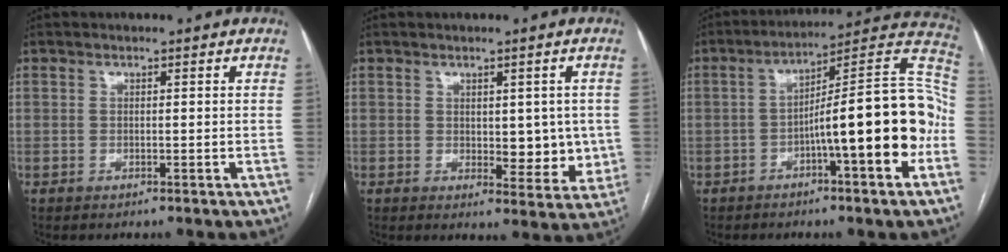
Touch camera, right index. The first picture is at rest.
{"total": 6.4, "force": [0.3, 3.4, 5.4], "torque": [-0.050, -0.005, 0.010]}
{"total": 17.5, "force": [-4.5, 1.5, 16.8], "torque": [-0.224, 0.036, -0.066]}